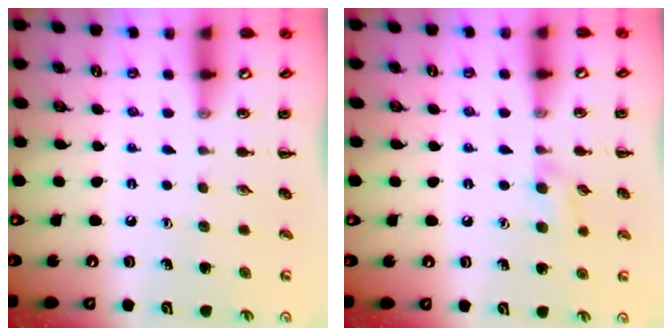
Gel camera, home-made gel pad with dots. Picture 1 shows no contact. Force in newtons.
{"total": 6.7, "press": 6.4, "slide": 2.0}